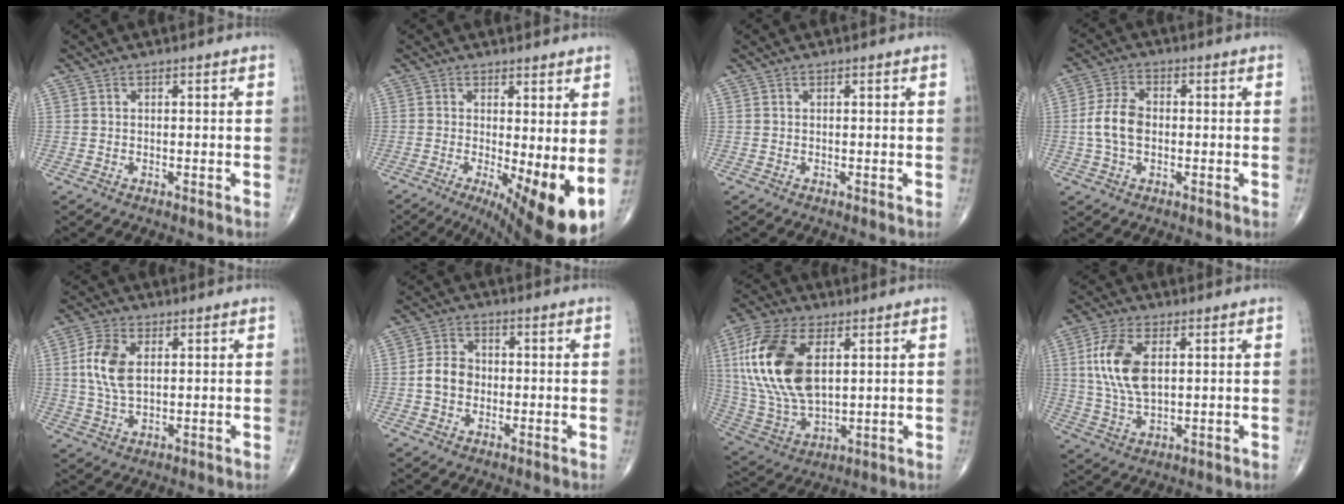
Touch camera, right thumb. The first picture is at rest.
{"total": 12.3, "force": [-1.2, 3.7, 11.6], "torque": [-0.170, -0.025, -0.007]}
{"total": 0.0}
{"total": 7.1, "force": [-0.5, 4.6, 5.5], "torque": [-0.112, 0.015, -0.013]}
{"total": 8.4, "force": [1.6, 4.8, 6.7], "torque": [-0.143, -0.001, 0.032]}
{"total": 5.4, "force": [-0.7, 4.4, 3.1], "torque": [-0.046, 0.015, -0.020]}
{"total": 21.2, "force": [5.1, 11.6, 17.0], "torque": [-0.353, -0.015, 0.096]}
{"total": 11.3, "force": [2.5, 6.0, 9.3], "torque": [-0.191, -0.005, 0.049]}